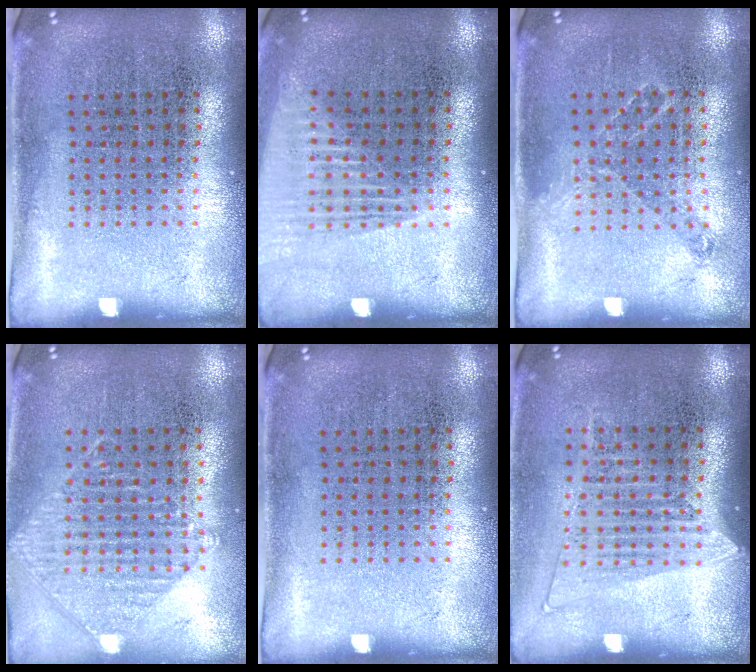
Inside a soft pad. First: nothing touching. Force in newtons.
{"total": 1.3, "press": 1.2, "slide": 0.2}
{"total": 0.8, "press": 0.8, "slide": 0.3}
{"total": 0.9, "press": 0.9, "slide": 0.1}
{"total": 0.0}
{"total": 1.4, "press": 1.3, "slide": 0.6}